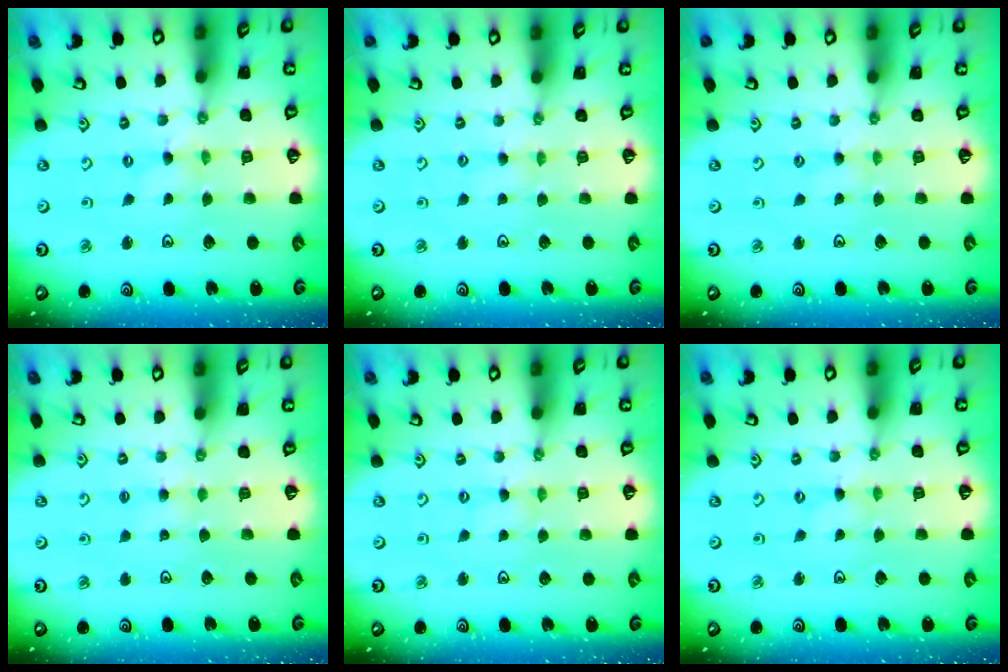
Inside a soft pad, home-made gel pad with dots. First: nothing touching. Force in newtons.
{"total": 2.1, "press": 2.0, "slide": 0.3}
{"total": 0.7, "press": 0.7, "slide": 0.2}
{"total": 2.7, "press": 2.7, "slide": 0.3}
{"total": 0.5, "press": 0.5, "slide": 0.1}
{"total": 0.0}